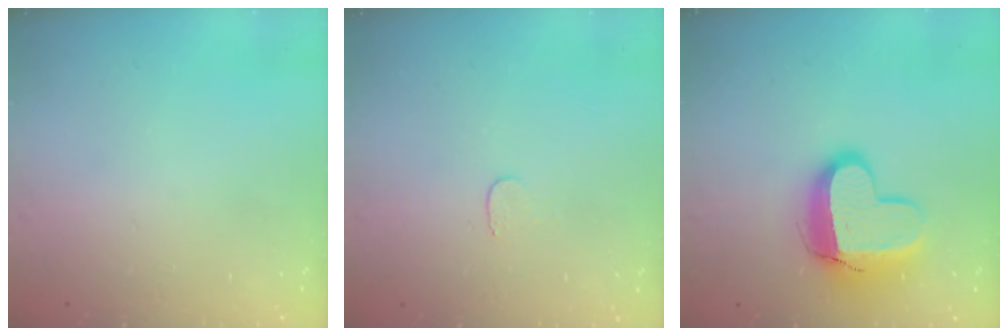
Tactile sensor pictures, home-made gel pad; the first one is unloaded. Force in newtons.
{"total": 3.4, "press": 3.4, "slide": 0.2}
{"total": 12.7, "press": 12.7, "slide": 1.4}